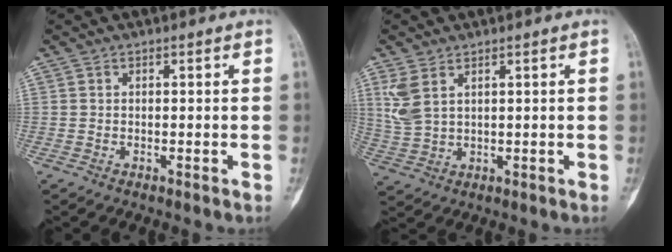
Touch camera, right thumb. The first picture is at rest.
{"total": 5.5, "force": [2.6, 3.1, 3.8], "torque": [-0.083, 0.000, 0.064]}